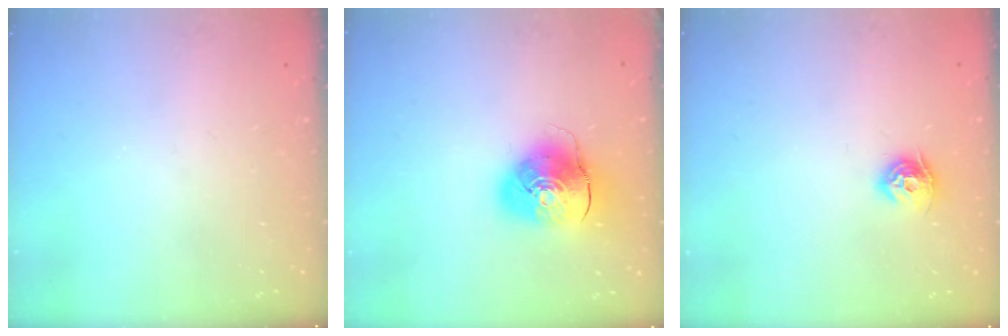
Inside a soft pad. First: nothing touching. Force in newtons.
{"total": 10.7, "press": 10.6, "slide": 1.8}
{"total": 7.8, "press": 7.8, "slide": 0.4}